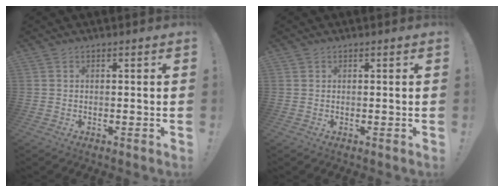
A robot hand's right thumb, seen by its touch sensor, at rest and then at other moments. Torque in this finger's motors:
{"motor_torque": [-0.25, 0.39, 0.18, -0.01, -0.04]}